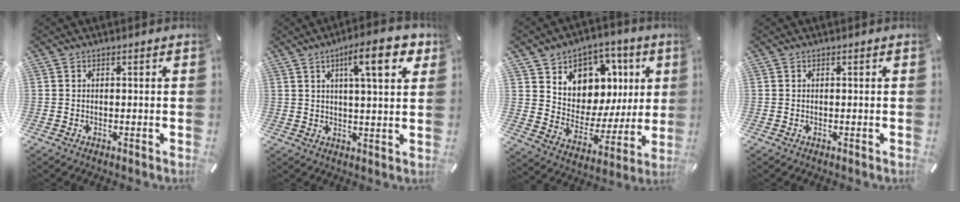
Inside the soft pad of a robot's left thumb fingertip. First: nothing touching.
{"total": 12.7, "force": [5.8, 3.3, 10.8], "torque": [-0.158, -0.016, 0.087]}
{"total": 9.7, "force": [4.5, 8.3, 2.2], "torque": [-0.031, -0.065, 0.084]}
{"total": 0.0}